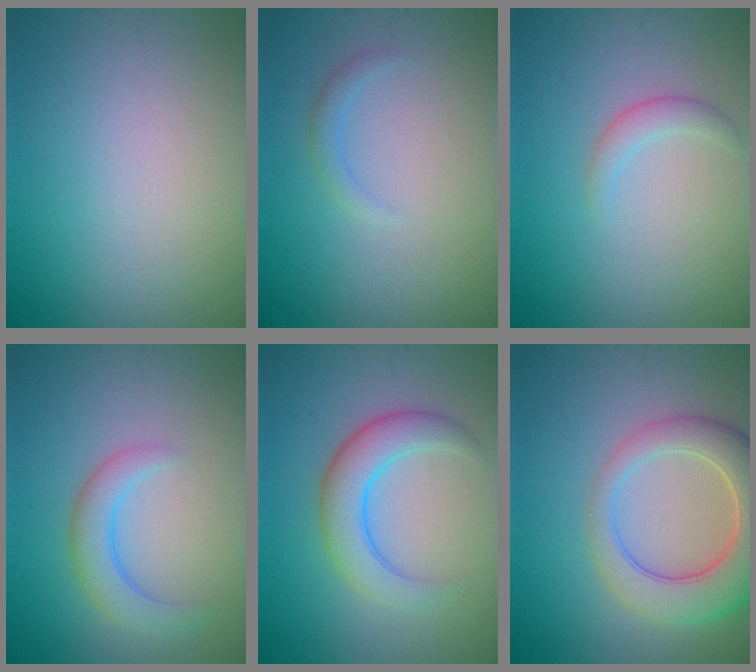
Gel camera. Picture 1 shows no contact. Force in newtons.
{"total": 1.1, "press": 1.1, "slide": 0.1}
{"total": 1.4, "press": 1.4, "slide": 0.2}
{"total": 2.9, "press": 2.9, "slide": 0.3}
{"total": 4.3, "press": 4.3, "slide": 0.2}
{"total": 7.3, "press": 7.2, "slide": 0.9}